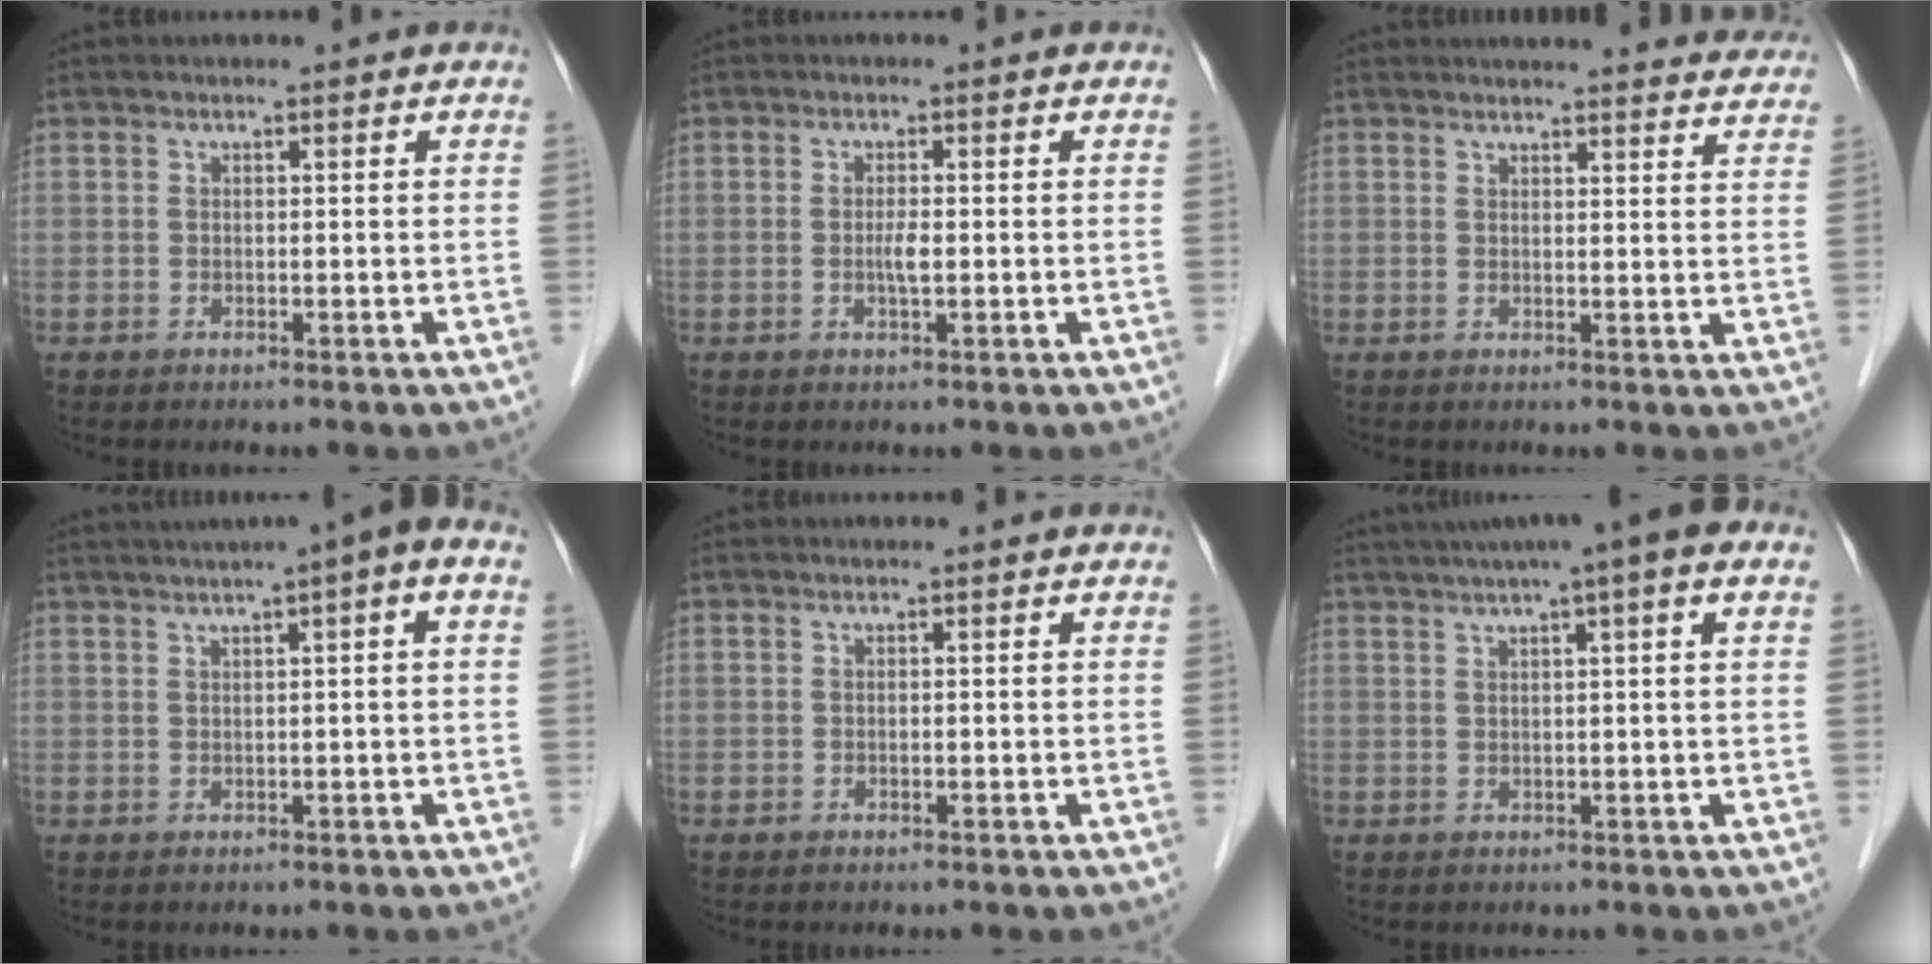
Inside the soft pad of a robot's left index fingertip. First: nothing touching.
{"total": 1.8, "force": [-0.2, 0.2, 1.7], "torque": [-0.035, -0.001, -0.005]}
{"total": 19.2, "force": [18.5, 2.5, 4.6], "torque": [-0.046, -0.028, 0.203]}
{"total": 6.9, "force": [3.4, 0.1, 6.0], "torque": [-0.086, 0.033, 0.048]}
{"total": 0.0}
{"total": 9.4, "force": [5.8, 0.4, 7.5], "torque": [-0.117, 0.038, 0.077]}